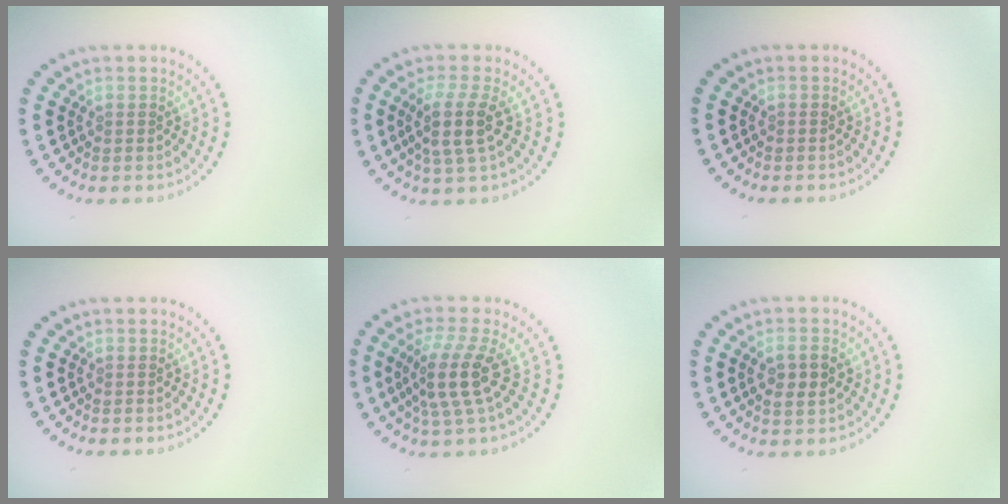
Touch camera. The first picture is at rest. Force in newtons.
{"total": 3.3, "press": 2.7, "slide": 1.9}
{"total": 0.0}
{"total": 0.0}
{"total": 3.9, "press": 2.7, "slide": 2.7}
{"total": 2.4, "press": 2.4, "slide": 0.4}